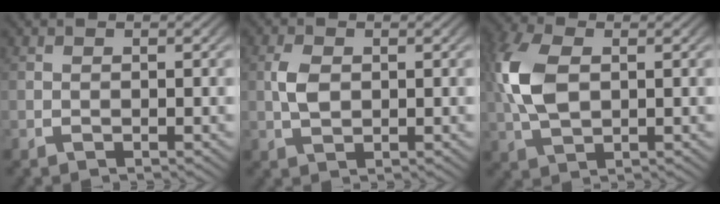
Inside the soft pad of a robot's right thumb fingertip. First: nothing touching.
{"total": 2.4, "force": [0.3, 1.6, 1.8], "torque": [-0.044, -0.006, 0.010]}
{"total": 6.2, "force": [0.9, 3.9, 4.8], "torque": [-0.132, -0.006, 0.025]}